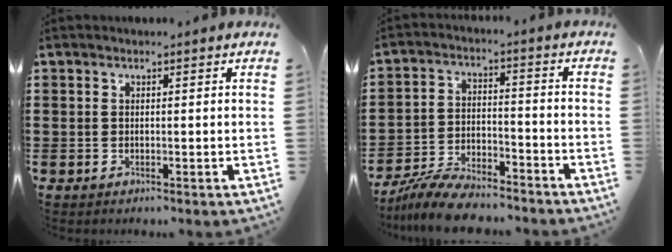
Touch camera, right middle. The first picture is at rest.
{"total": 7.9, "force": [-7.5, 1.1, 2.3], "torque": [-0.046, 0.011, -0.146]}